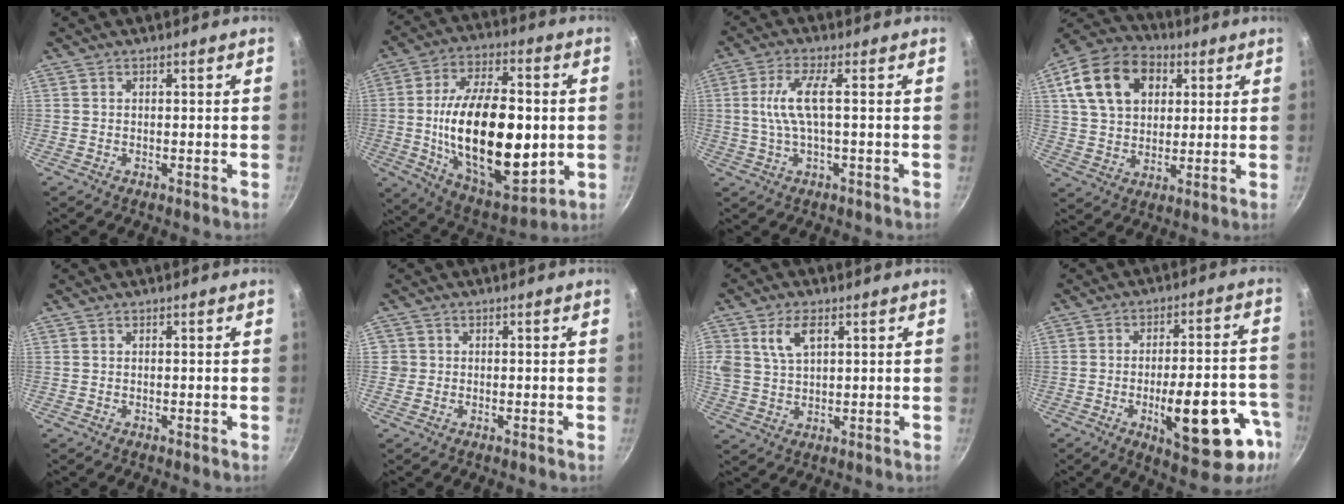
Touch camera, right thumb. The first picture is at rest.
{"total": 27.0, "force": [-1.3, 14.1, 23.0], "torque": [-0.372, -0.003, -0.012]}
{"total": 6.9, "force": [0.2, 1.6, 6.7], "torque": [-0.152, 0.011, 0.006]}
{"total": 17.3, "force": [5.8, 12.3, 10.7], "torque": [-0.172, 0.008, 0.092]}
{"total": 0.0}
{"total": 1.7, "force": [-0.1, 1.7, 0.3], "torque": [0.006, 0.007, -0.003]}
{"total": 7.4, "force": [3.1, 4.4, 5.2], "torque": [-0.090, 0.001, 0.061]}
{"total": 20.4, "force": [-7.9, 7.7, 17.1], "torque": [-0.189, 0.027, -0.100]}